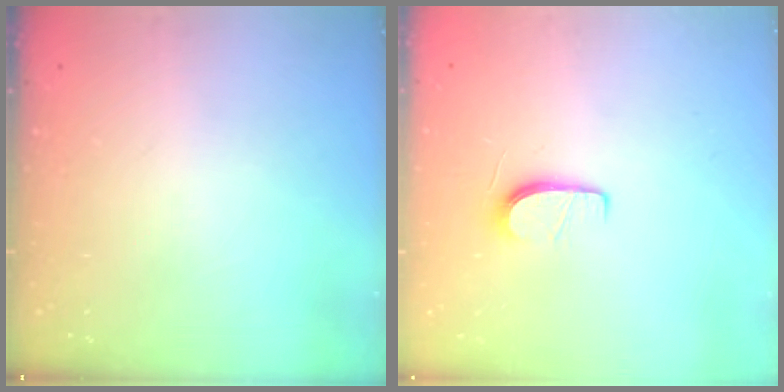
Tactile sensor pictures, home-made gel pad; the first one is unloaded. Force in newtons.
{"total": 5.6, "press": 5.6, "slide": 0.7}